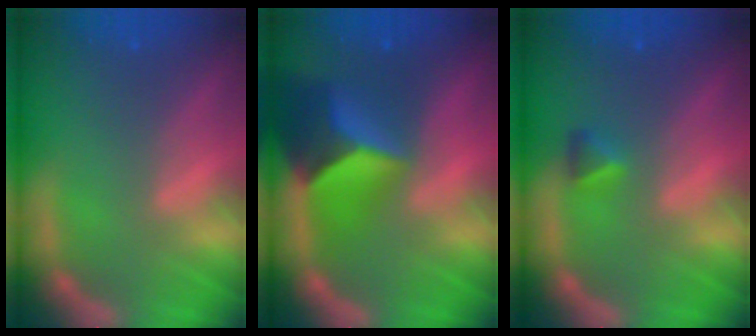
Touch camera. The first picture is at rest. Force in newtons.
{"total": 8.4}
{"total": 1.4}